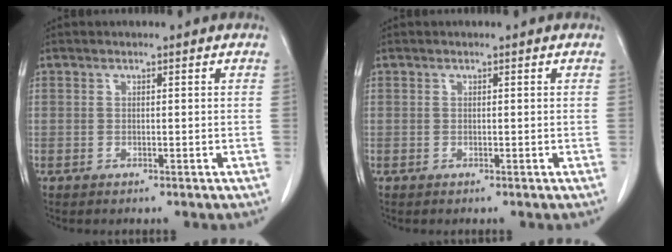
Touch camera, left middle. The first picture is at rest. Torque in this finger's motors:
{"motor_torque": [-0.01, -0.01, 0.04, 0.00]}